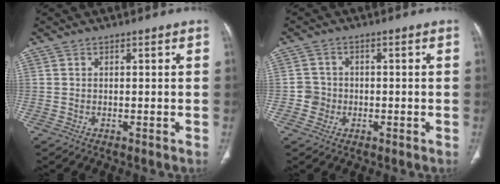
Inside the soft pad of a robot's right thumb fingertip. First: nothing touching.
{"total": 3.1, "force": [-0.8, 3.0, 0.4], "torque": [0.013, 0.010, -0.018]}